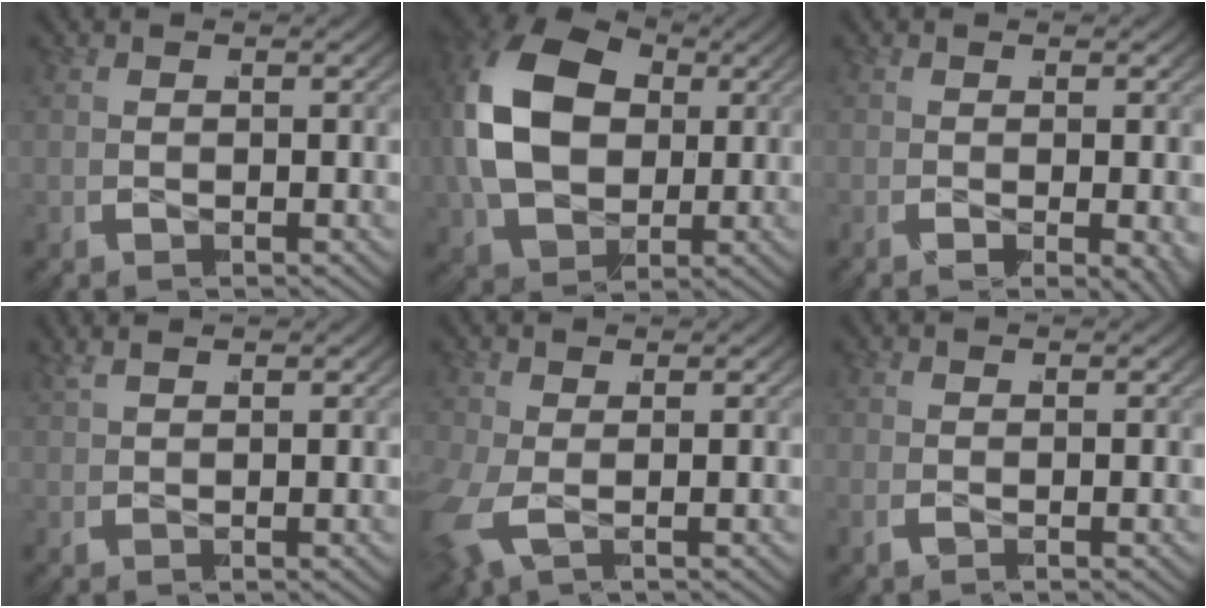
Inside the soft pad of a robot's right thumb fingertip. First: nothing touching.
{"total": 15.6, "force": [2.0, 11.2, 10.6], "torque": [-0.266, -0.013, 0.038]}
{"total": 2.5, "force": [-0.8, 1.0, 2.2], "torque": [-0.033, -0.015, -0.008]}
{"total": 1.3, "force": [1.1, -0.7, 0.0], "torque": [0.002, 0.008, 0.021]}
{"total": 2.9, "force": [-0.2, 2.3, 1.7], "torque": [-0.062, -0.014, -0.002]}
{"total": 0.0}